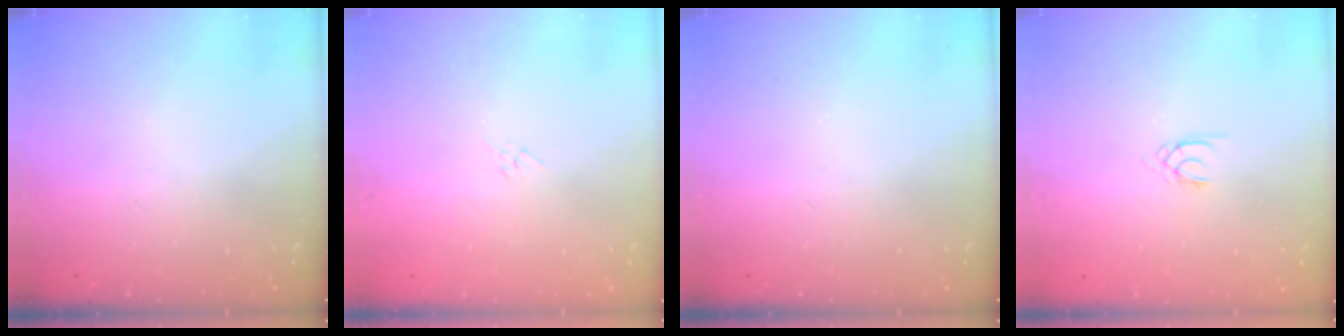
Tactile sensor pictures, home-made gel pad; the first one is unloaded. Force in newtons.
{"total": 2.9, "press": 2.9, "slide": 0.6}
{"total": 0.0}
{"total": 1.3, "press": 1.2, "slide": 0.3}